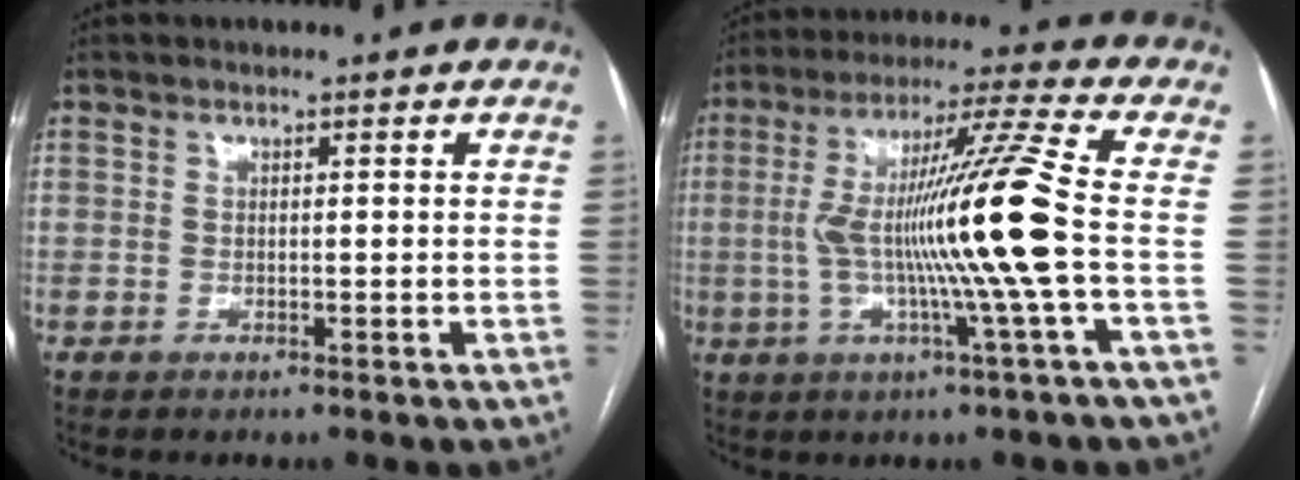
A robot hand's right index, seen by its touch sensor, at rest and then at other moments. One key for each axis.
{"total": 15.9, "fx": -1.4, "fy": -2.5, "fz": 15.6, "tx": -0.282, "ty": -0.005, "tz": -0.033}